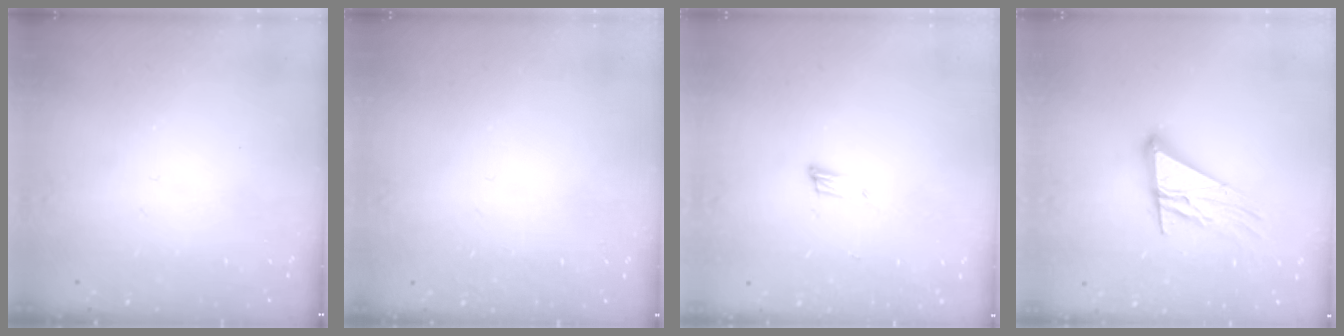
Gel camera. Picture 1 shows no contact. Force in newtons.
{"total": 1.5, "press": 1.5, "slide": 0.1}
{"total": 5.1, "press": 4.9, "slide": 1.1}
{"total": 13.6, "press": 13.5, "slide": 1.3}